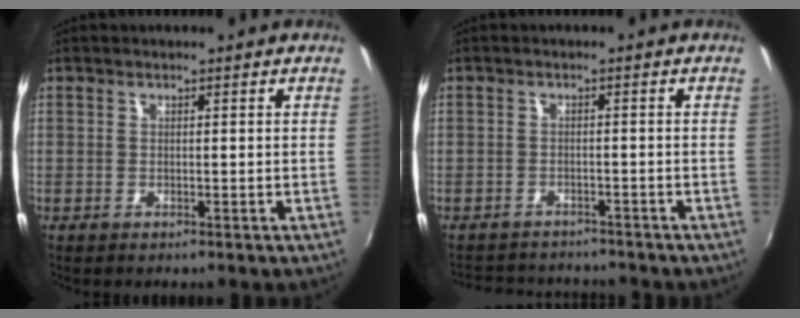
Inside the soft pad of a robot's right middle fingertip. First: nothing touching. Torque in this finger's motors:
{"motor_torque": [0.13, -0.27, -0.07, -0.07]}